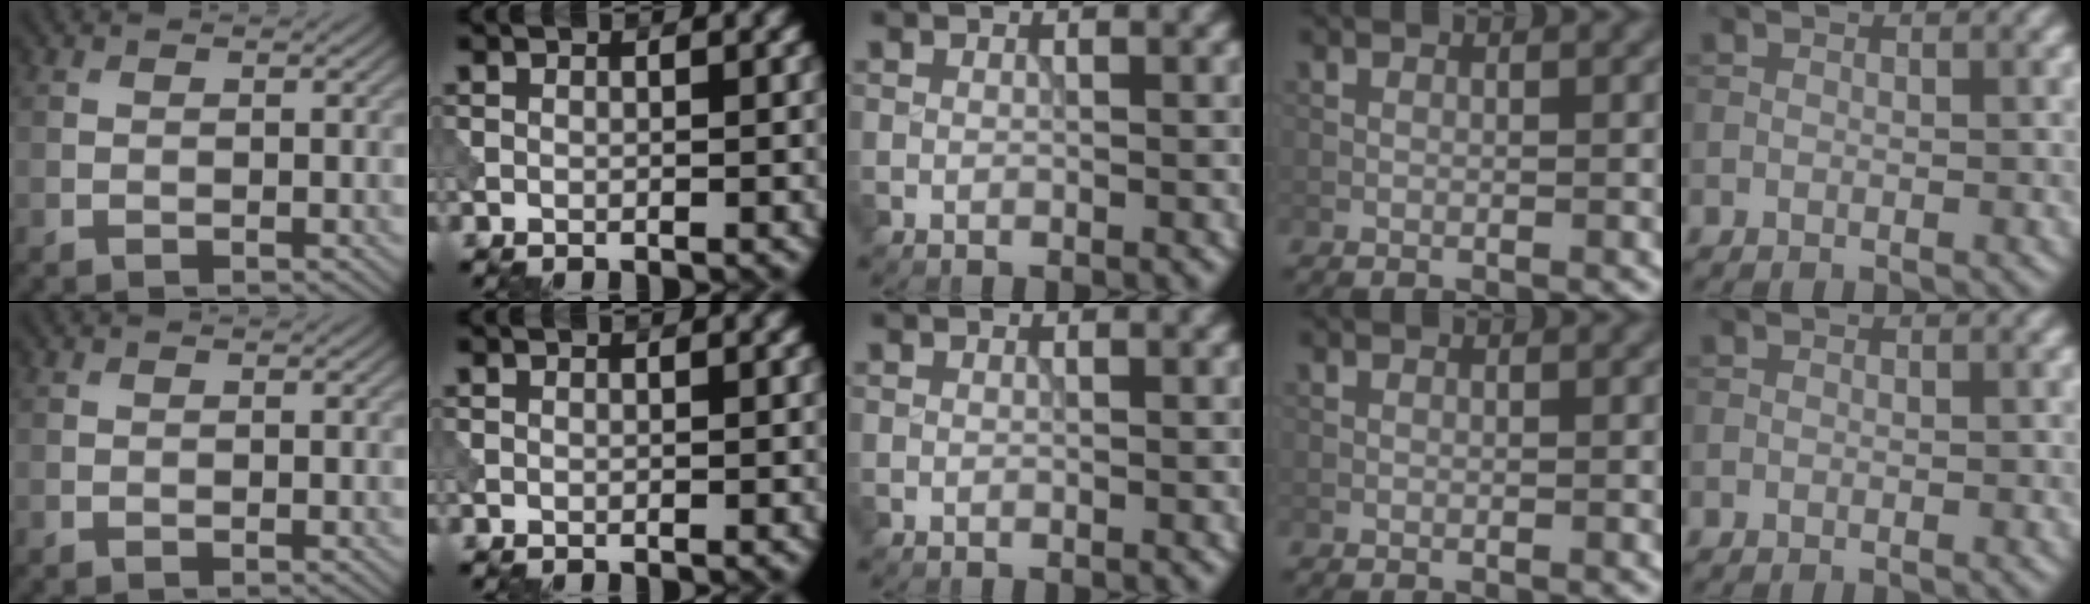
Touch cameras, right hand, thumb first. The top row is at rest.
{}